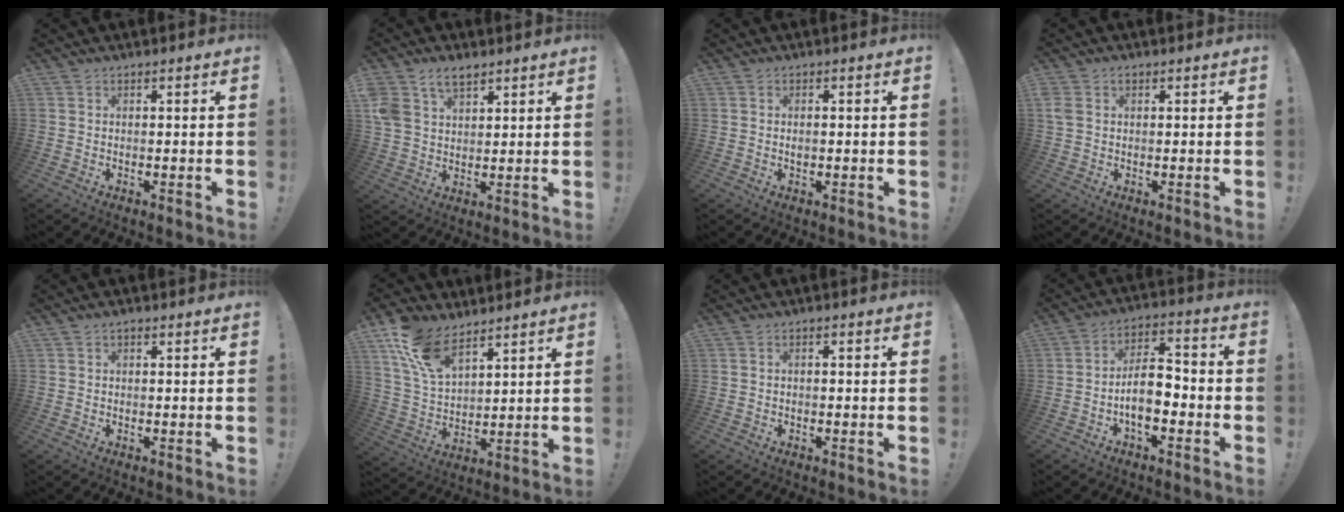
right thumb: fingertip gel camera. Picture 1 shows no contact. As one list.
[{"total": 8.4, "force": [5.4, 5.2, 3.8], "torque": [-0.067, -0.016, 0.107]}, {"total": 0.9, "force": [0.1, 0.5, 0.7], "torque": [-0.007, 0.000, -0.001]}, {"total": 2.8, "force": [0.7, 2.1, 1.8], "torque": [-0.026, 0.003, 0.015]}, {"total": 0.6, "force": [-0.1, 0.5, 0.4], "torque": [-0.009, 0.003, -0.001]}, {"total": 14.0, "force": [9.4, 7.0, 7.6], "torque": [-0.150, -0.043, 0.182]}, {"total": 0.8, "force": [-0.5, 0.3, 0.6], "torque": [-0.009, 0.003, -0.010]}, {"total": 10.0, "force": [-3.3, 5.0, 8.0], "torque": [-0.143, 0.015, -0.060]}]